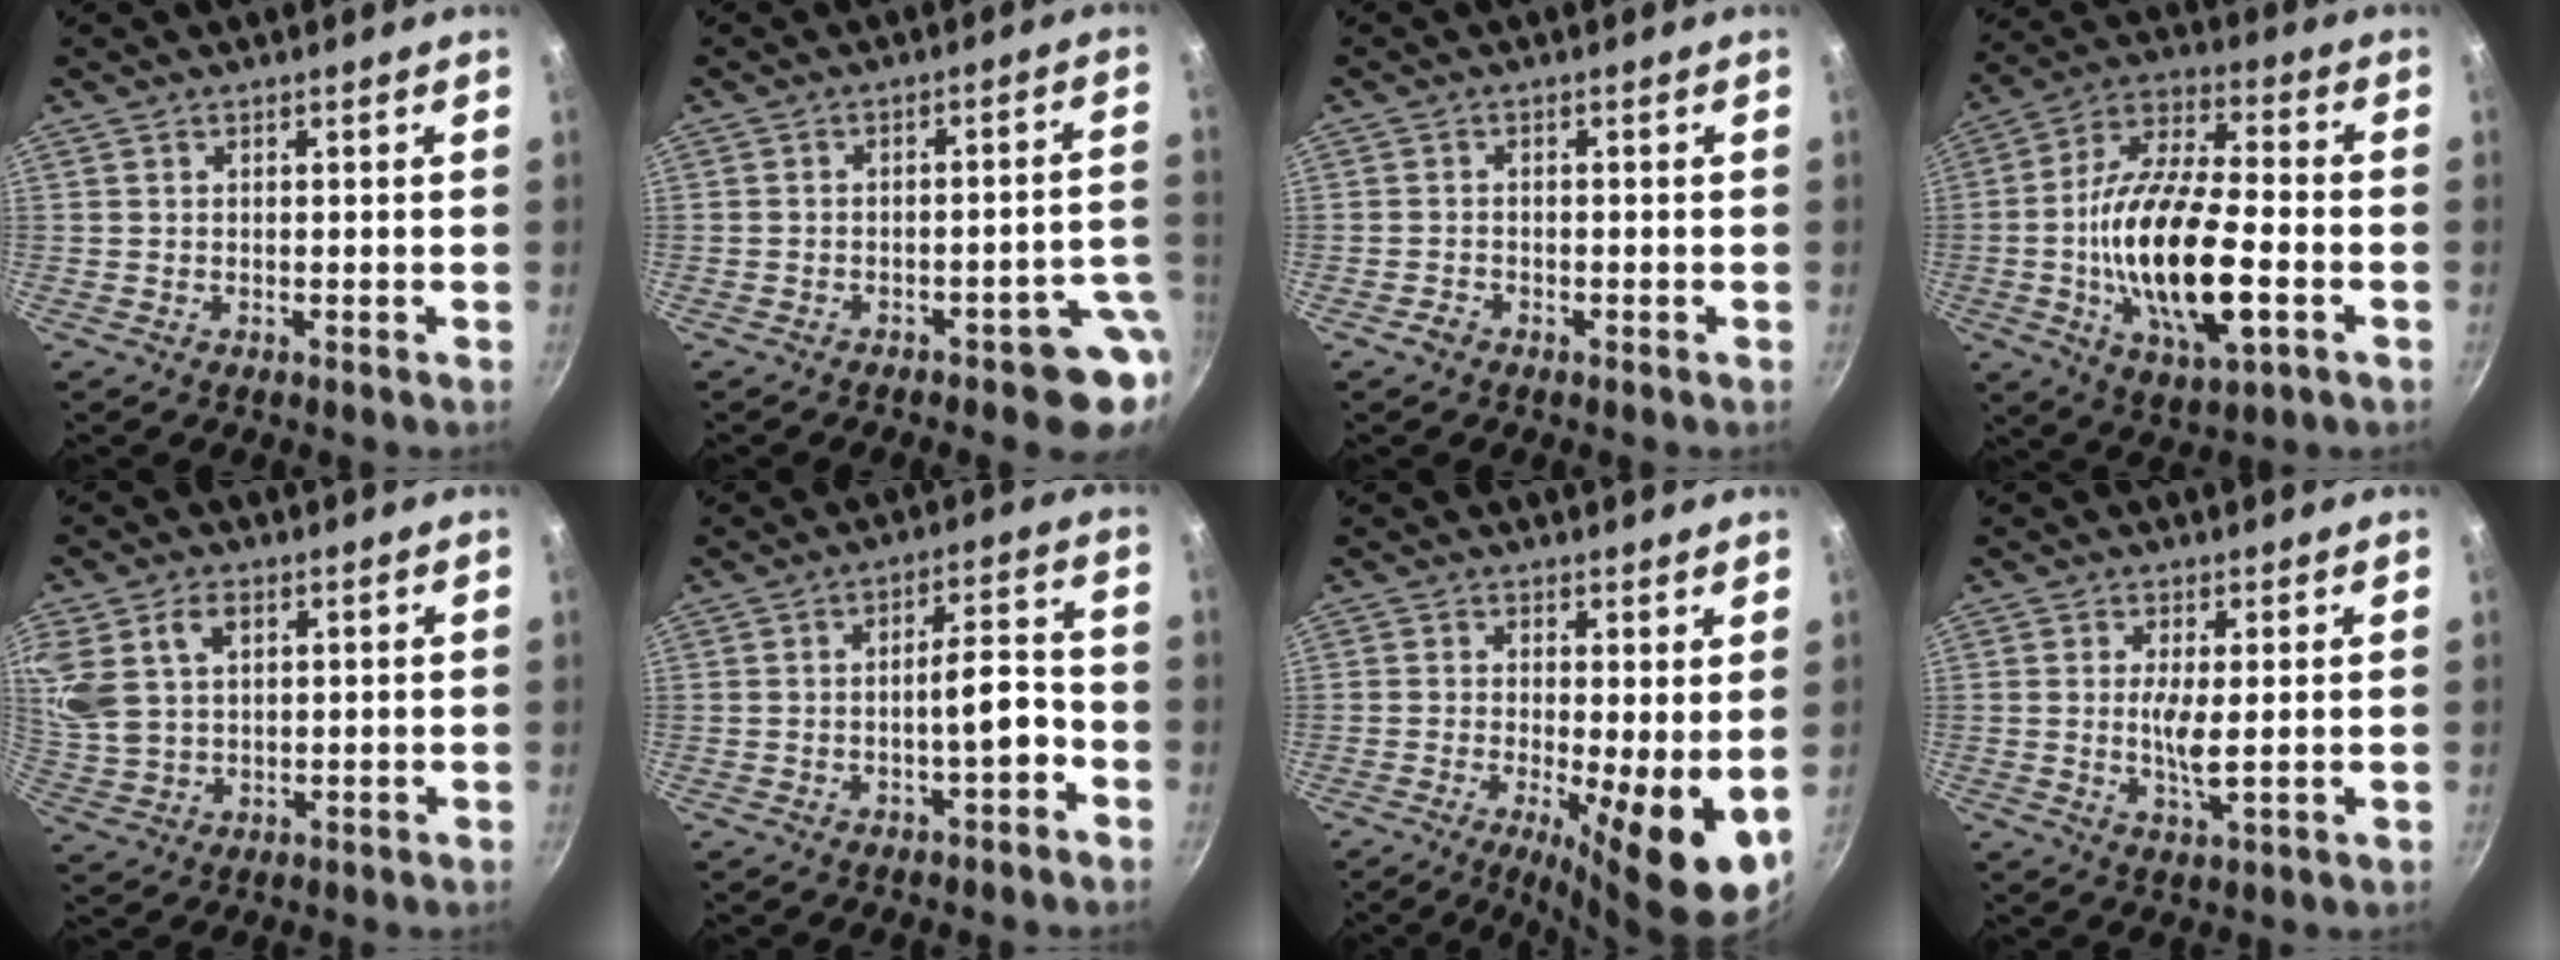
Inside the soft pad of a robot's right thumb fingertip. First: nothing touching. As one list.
[{"total": 8.2, "force": [-3.6, 3.1, 6.7], "torque": [-0.042, 0.045, -0.039]}, {"total": 1.6, "force": [-1.2, 0.9, 0.5], "torque": [-0.011, 0.014, -0.023]}, {"total": 21.4, "force": [-4.3, 8.5, 19.2], "torque": [-0.354, 0.019, -0.085]}, {"total": 11.6, "force": [4.5, 7.9, 7.3], "torque": [-0.145, -0.002, 0.094]}, {"total": 6.5, "force": [-2.8, 1.9, 5.6], "torque": [-0.072, 0.043, -0.038]}, {"total": 10.3, "force": [-1.3, 2.5, 9.9], "torque": [-0.145, -0.011, -0.017]}, {"total": 4.5, "force": [0.4, 0.9, 4.4], "torque": [-0.091, -0.011, 0.008]}]